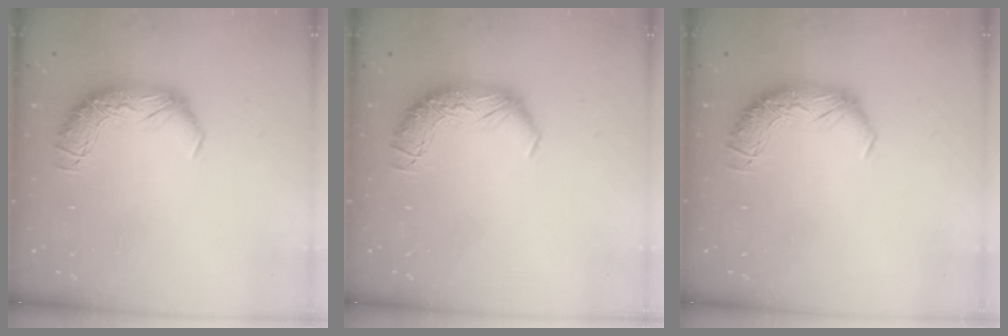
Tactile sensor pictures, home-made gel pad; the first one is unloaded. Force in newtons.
{"total": 0.0}
{"total": 0.0}